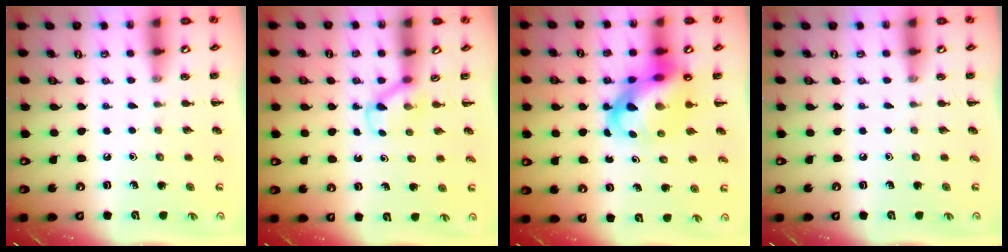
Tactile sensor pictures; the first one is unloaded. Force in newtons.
{"total": 3.6, "press": 3.4, "slide": 1.2}
{"total": 13.3, "press": 12.8, "slide": 3.8}
{"total": 0.0}